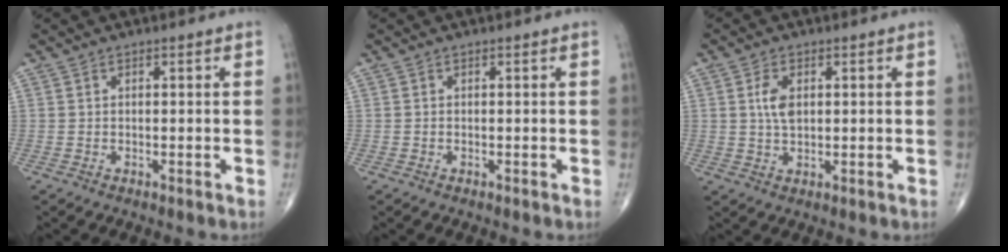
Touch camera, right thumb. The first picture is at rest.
{"total": 0.0}
{"total": 4.2, "force": [0.9, 2.4, 3.4], "torque": [-0.066, -0.003, 0.017]}